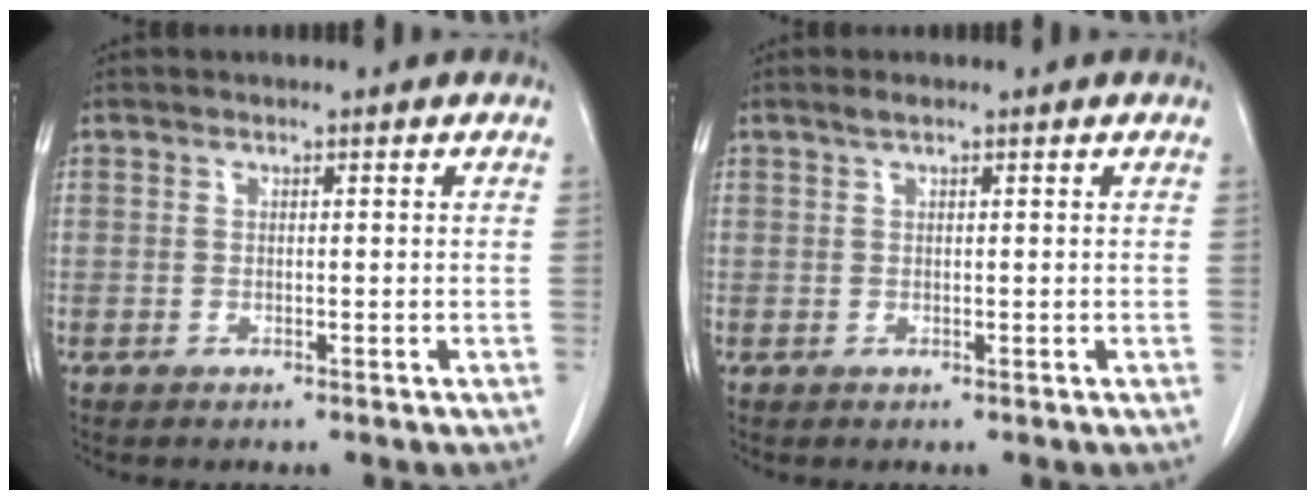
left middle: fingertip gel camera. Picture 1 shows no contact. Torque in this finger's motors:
{"motor_torque": [0.18, -0.17, -0.04, 0.01]}